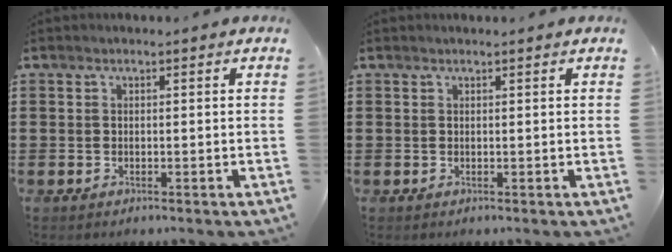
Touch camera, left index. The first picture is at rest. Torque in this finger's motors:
{"motor_torque": [-0.80, 0.82, -0.25, -0.03]}